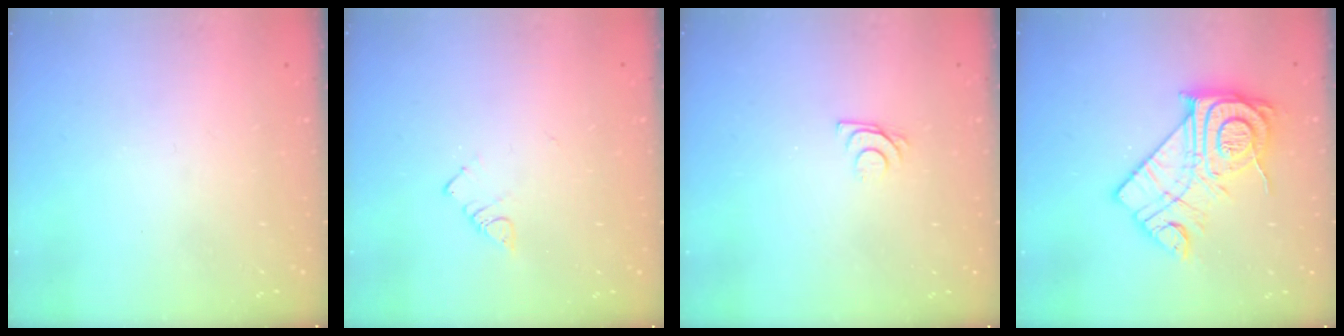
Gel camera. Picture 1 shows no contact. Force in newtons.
{"total": 2.9, "press": 2.9, "slide": 0.5}
{"total": 7.0, "press": 6.9, "slide": 0.6}
{"total": 17.4, "press": 17.4, "slide": 1.3}